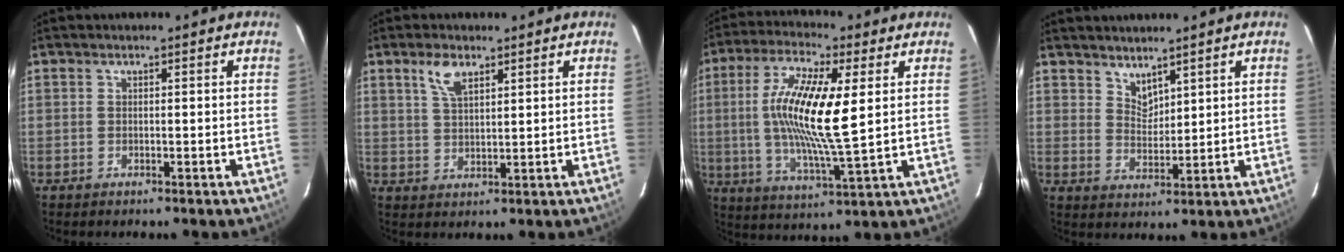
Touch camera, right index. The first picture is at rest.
{"total": 4.8, "force": [2.9, 2.1, 3.2], "torque": [-0.063, 0.007, 0.058]}
{"total": 15.9, "force": [2.4, 3.3, 15.3], "torque": [-0.290, 0.001, 0.038]}
{"total": 4.0, "force": [3.4, 1.6, 1.1], "torque": [-0.015, -0.004, 0.064]}